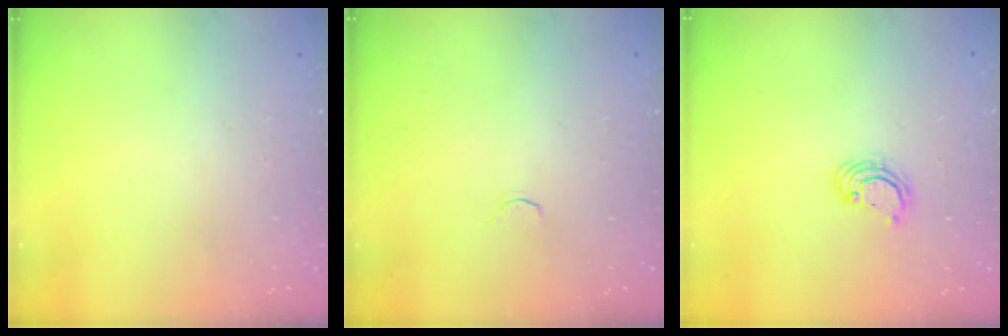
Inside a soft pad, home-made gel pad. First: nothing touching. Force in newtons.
{"total": 1.7, "press": 1.6, "slide": 0.5}
{"total": 3.9, "press": 3.9, "slide": 0.2}